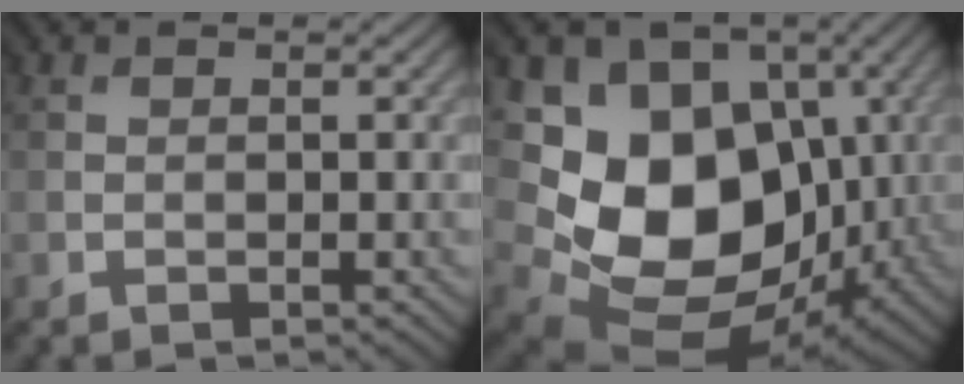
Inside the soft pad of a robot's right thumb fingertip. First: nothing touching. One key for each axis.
{"total": 15.2, "fx": 0.1, "fy": 12.4, "fz": 8.8, "tx": -0.182, "ty": -0.042, "tz": 0.022}